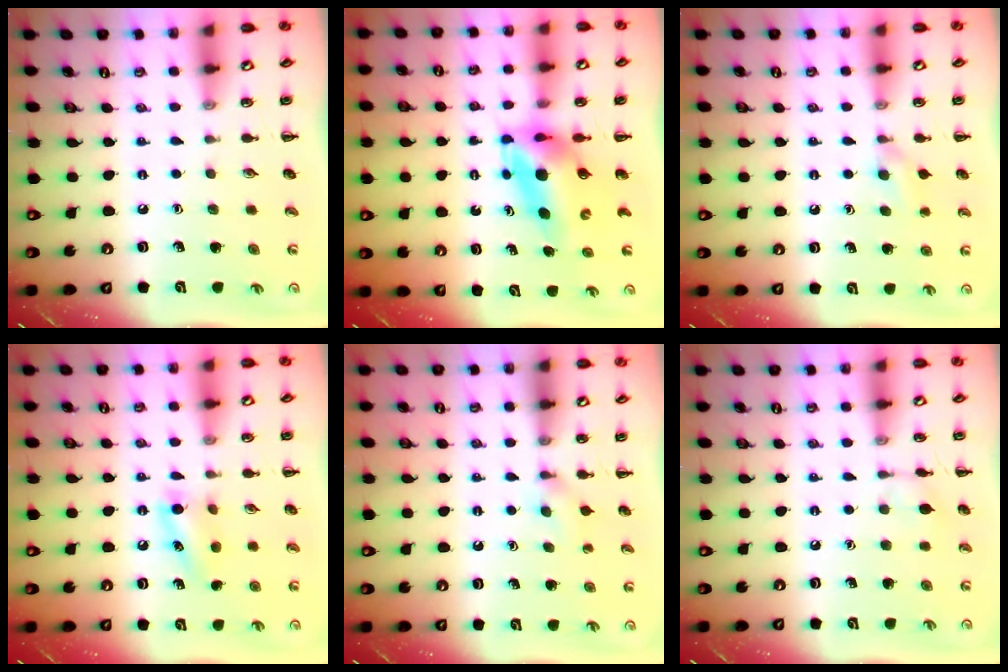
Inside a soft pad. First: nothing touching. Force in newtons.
{"total": 6.8, "press": 6.5, "slide": 1.9}
{"total": 5.6, "press": 5.3, "slide": 1.7}
{"total": 5.2, "press": 5.1, "slide": 1.3}
{"total": 4.1, "press": 3.8, "slide": 1.4}
{"total": 6.5, "press": 6.1, "slide": 2.2}